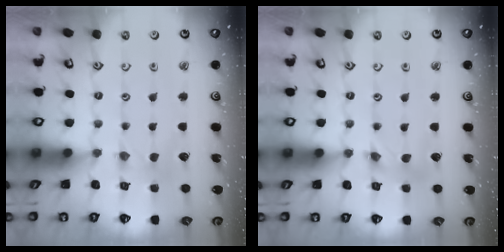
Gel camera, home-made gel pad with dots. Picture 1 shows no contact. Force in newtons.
{"total": 2.3, "press": 2.3, "slide": 0.3}